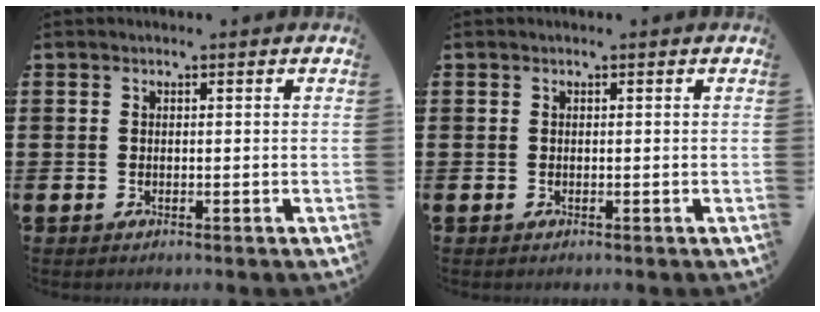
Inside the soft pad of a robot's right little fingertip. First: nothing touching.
{"total": 0.0}